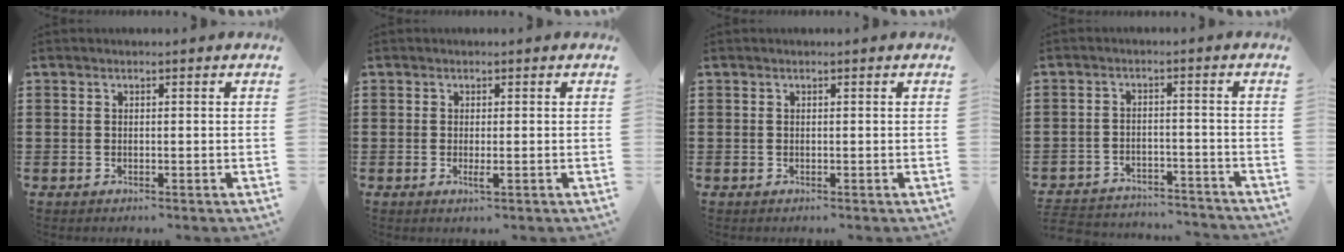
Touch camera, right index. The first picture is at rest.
{"total": 1.6, "force": [-0.4, 0.1, 1.6], "torque": [-0.035, -0.005, -0.009]}
{"total": 0.0}
{"total": 3.8, "force": [-3.8, 0.4, 0.2], "torque": [-0.010, 0.003, -0.080]}